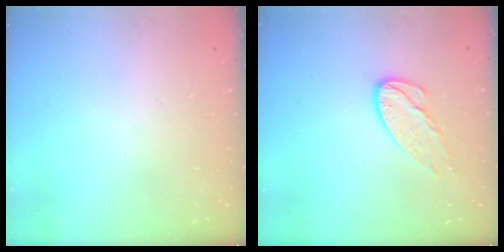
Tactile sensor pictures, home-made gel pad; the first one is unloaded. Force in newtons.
{"total": 9.5, "press": 9.5, "slide": 0.4}